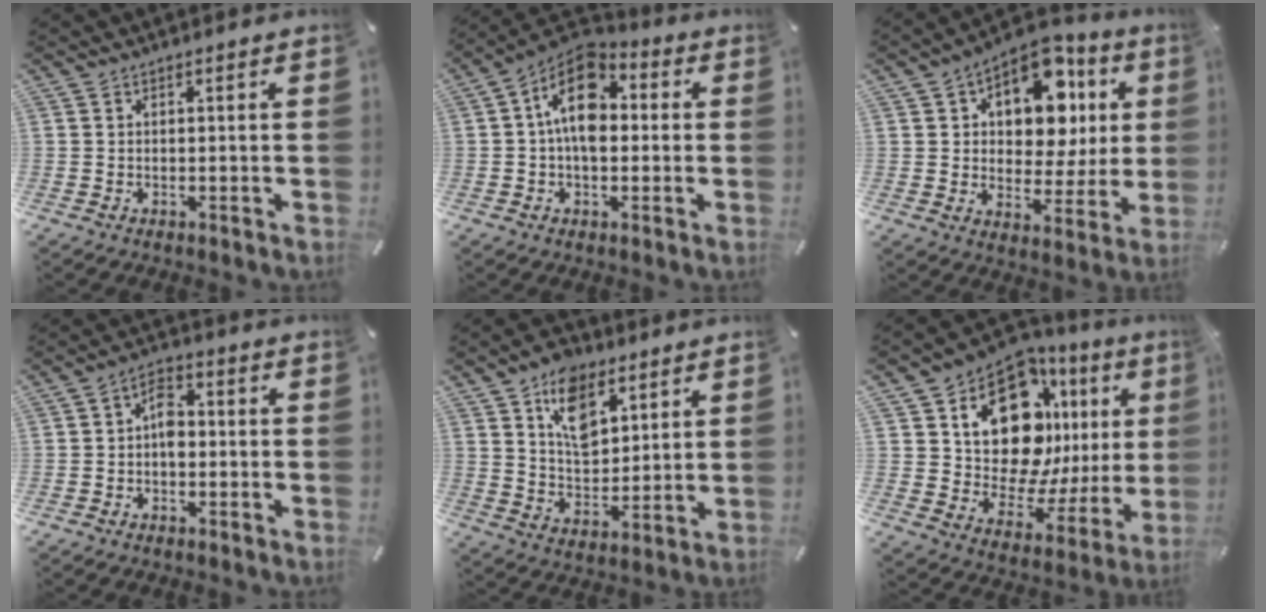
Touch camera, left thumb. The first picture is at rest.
{"total": 12.8, "force": [1.5, 8.2, 9.6], "torque": [-0.164, -0.006, 0.026]}
{"total": 14.6, "force": [6.4, 9.5, 9.1], "torque": [-0.131, -0.048, 0.111]}
{"total": 5.1, "force": [-0.9, 3.2, 3.8], "torque": [-0.076, 0.014, -0.017]}
{"total": 11.8, "force": [6.5, 7.9, 6.0], "torque": [-0.095, -0.025, 0.118]}
{"total": 18.9, "force": [9.5, 11.3, 11.7], "torque": [-0.167, -0.078, 0.162]}